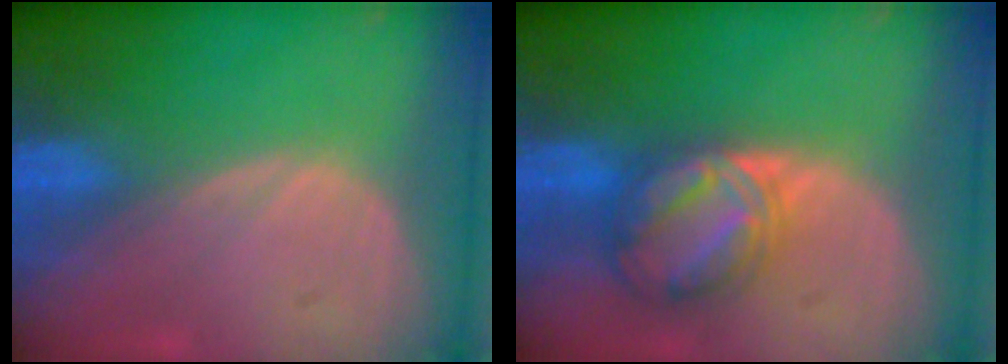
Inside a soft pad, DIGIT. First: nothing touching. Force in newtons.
{"total": 6.9, "press": 6.9, "slide": 0.4}